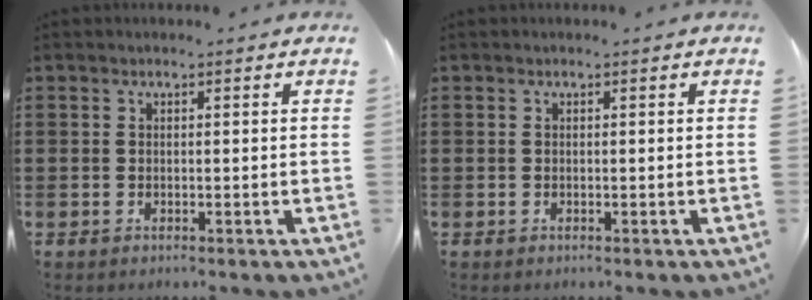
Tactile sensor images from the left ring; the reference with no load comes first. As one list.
[{"total": 0.0}]